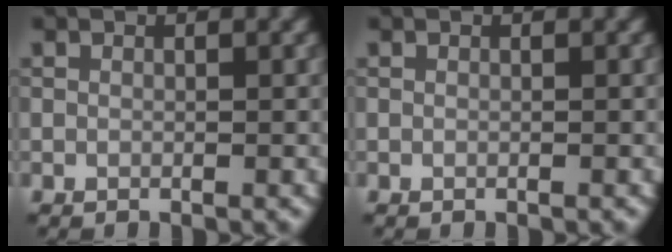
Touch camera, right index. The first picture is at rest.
{"total": 0.0}